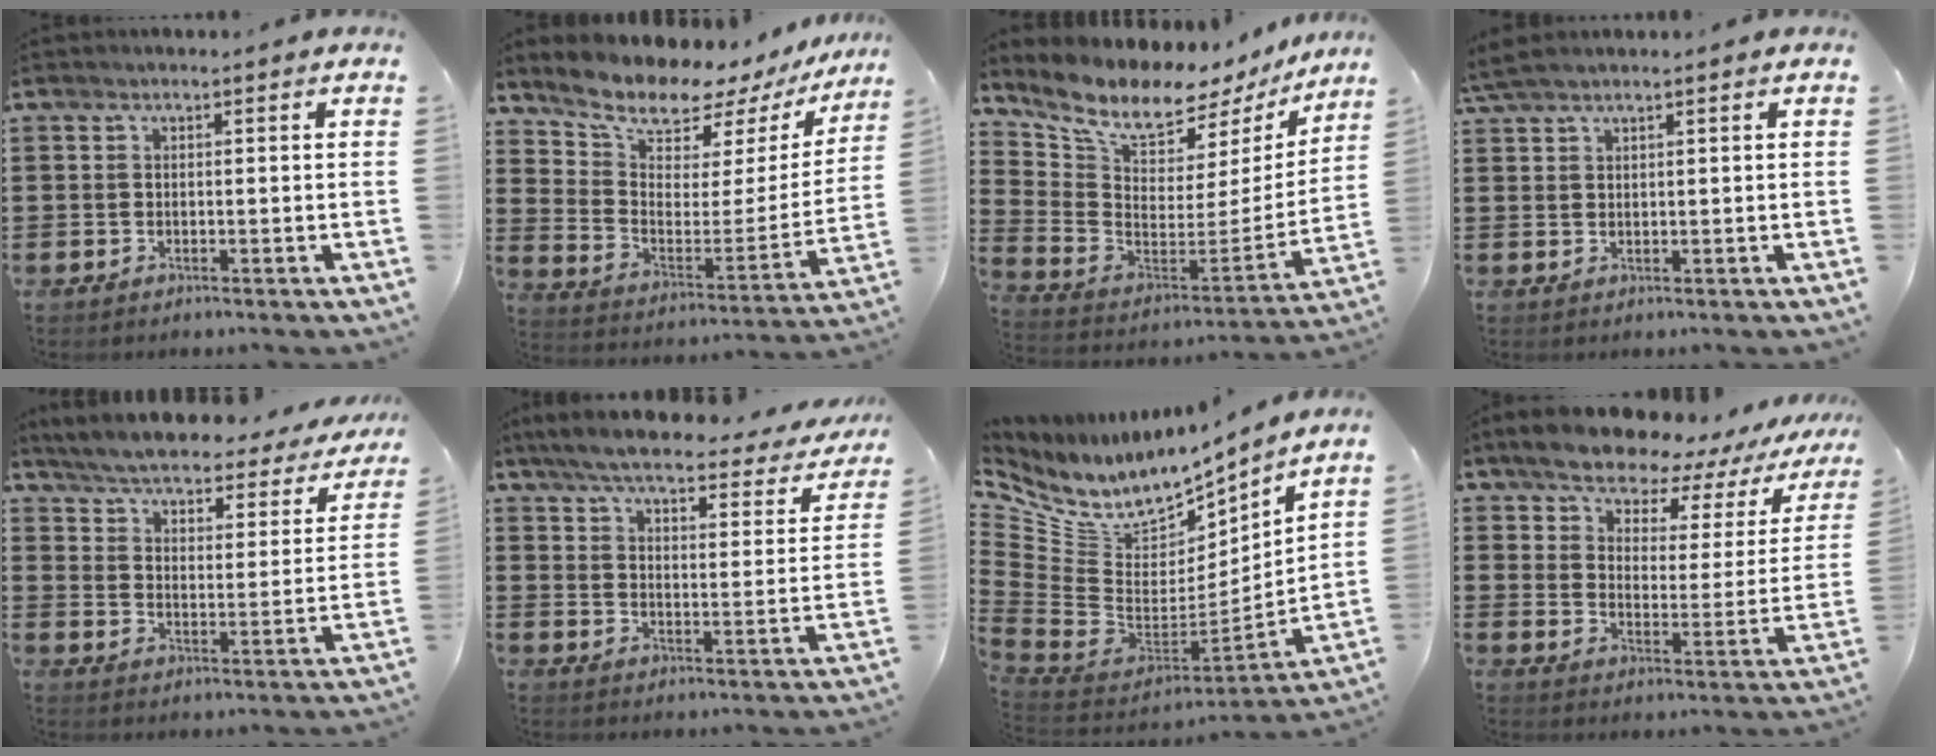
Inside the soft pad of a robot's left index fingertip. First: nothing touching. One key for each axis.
{"total": 9.5, "fx": 8.8, "fy": 2.1, "fz": 2.6, "tx": -0.086, "ty": -0.069, "tz": 0.148}
{"total": 9.4, "fx": 7.8, "fy": 3.2, "fz": 4.1, "tx": -0.108, "ty": -0.063, "tz": 0.132}
{"total": 2.2, "fx": 1.8, "fy": 0.1, "fz": 1.3, "tx": -0.028, "ty": 0.002, "tz": 0.034}
{"total": 4.4, "fx": 4.2, "fy": 0.0, "fz": 1.3, "tx": -0.049, "ty": -0.034, "tz": 0.066}
{"total": 5.9, "fx": 5.3, "fy": 0.6, "fz": 2.5, "tx": -0.075, "ty": -0.033, "tz": 0.089}
{"total": 9.2, "fx": 6.8, "fy": 4.8, "fz": 4.0, "tx": -0.130, "ty": -0.064, "tz": 0.121}
{"total": 7.3, "fx": 6.8, "fy": 1.8, "fz": 2.1, "tx": -0.071, "ty": -0.049, "tz": 0.116}